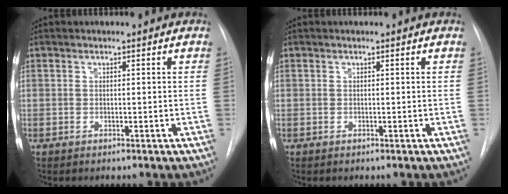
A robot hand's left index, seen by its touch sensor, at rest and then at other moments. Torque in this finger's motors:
{"motor_torque": [0.00, 0.00, 0.00, 0.00]}